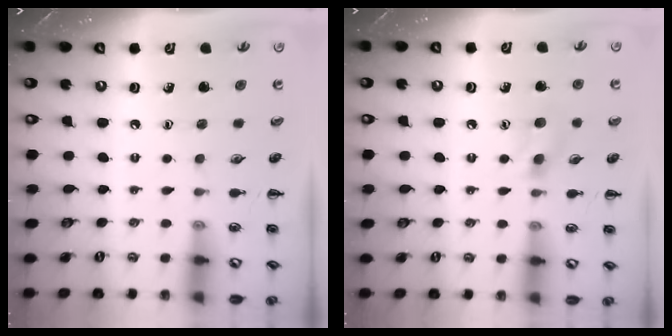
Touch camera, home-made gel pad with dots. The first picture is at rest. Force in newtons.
{"total": 5.1, "press": 4.8, "slide": 1.7}